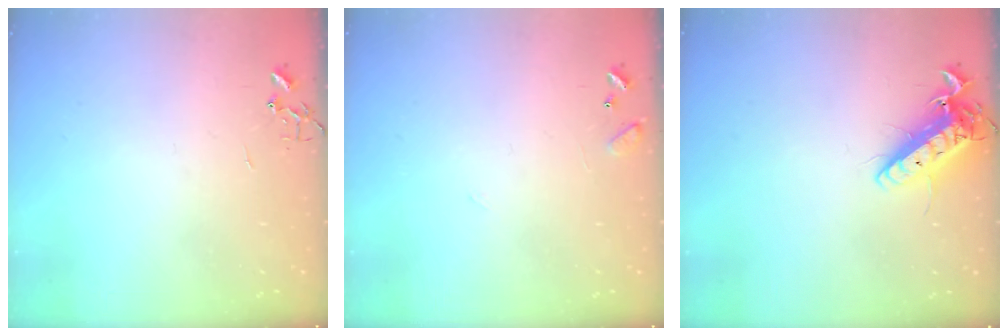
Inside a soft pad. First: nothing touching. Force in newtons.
{"total": 8.4, "press": 8.4, "slide": 0.5}
{"total": 15.0, "press": 14.8, "slide": 2.4}